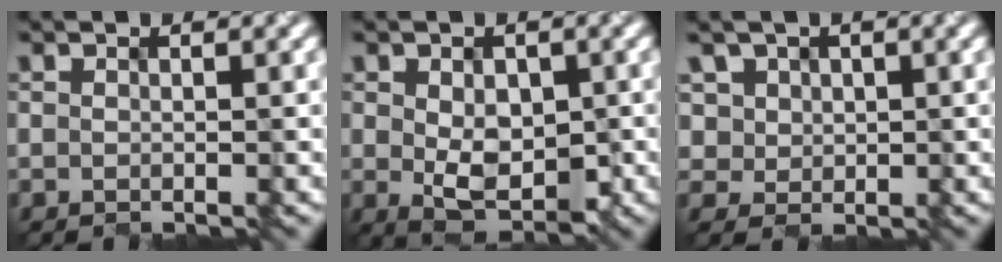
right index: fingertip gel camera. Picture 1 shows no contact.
{"total": 4.3, "force": [-0.6, 2.7, 3.2], "torque": [-0.057, -0.007, 0.000]}
{"total": 3.4, "force": [1.6, 2.8, 0.9], "torque": [-0.052, 0.003, 0.050]}